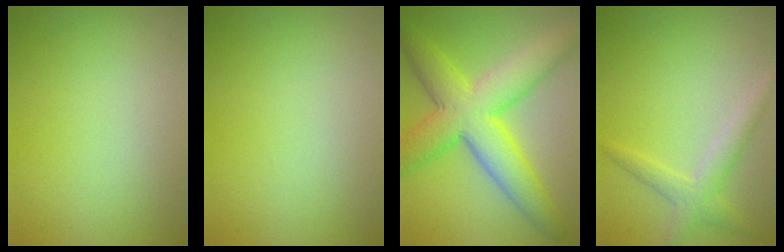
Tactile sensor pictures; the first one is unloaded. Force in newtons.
{"total": 0.0}
{"total": 7.3, "press": 7.3, "slide": 0.4}
{"total": 2.4, "press": 2.4, "slide": 0.2}